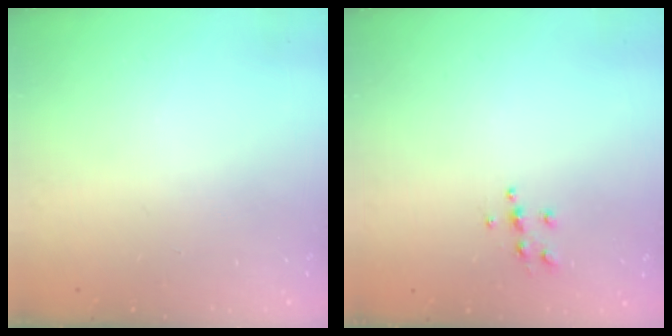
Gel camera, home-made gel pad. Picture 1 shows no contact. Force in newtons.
{"total": 5.3, "press": 5.2, "slide": 0.5}